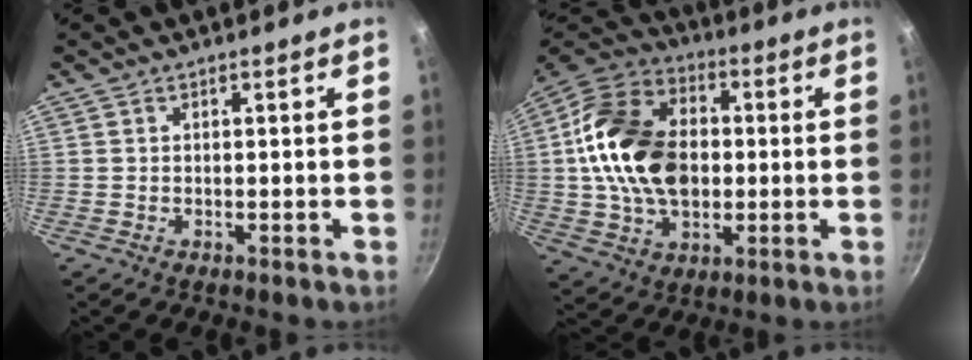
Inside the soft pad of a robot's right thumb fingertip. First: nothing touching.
{"total": 21.6, "force": [0.7, 15.0, 15.5], "torque": [-0.254, 0.025, 0.006]}